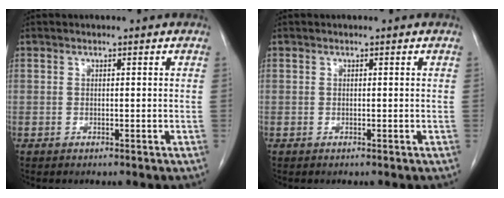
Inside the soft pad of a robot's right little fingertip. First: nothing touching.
{"total": 0.0}